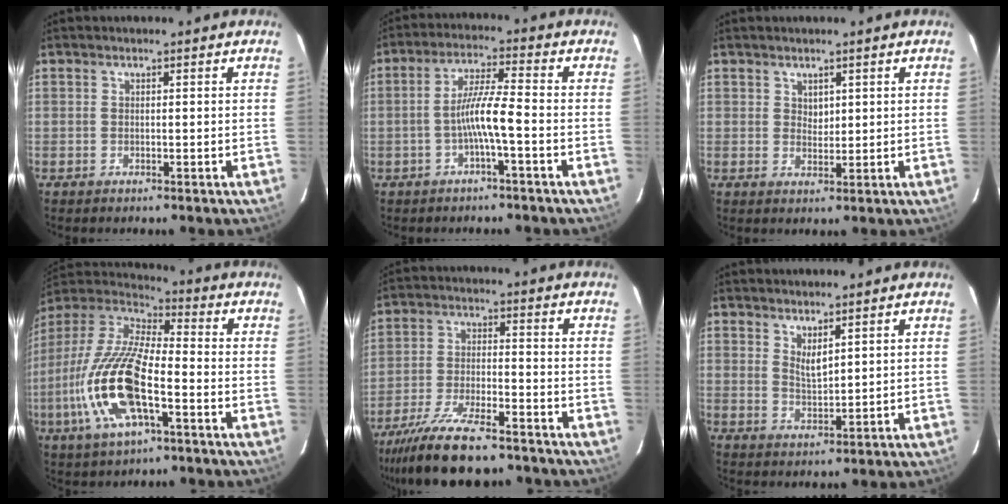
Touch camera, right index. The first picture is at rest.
{"total": 6.4, "force": [-2.3, -0.2, 6.0], "torque": [-0.122, 0.009, -0.040]}
{"total": 2.1, "force": [1.2, 1.5, 0.8], "torque": [-0.008, 0.002, 0.023]}
{"total": 19.2, "force": [-6.1, 6.4, 17.0], "torque": [-0.359, -0.017, -0.123]}
{"total": 17.1, "force": [-14.0, 4.1, 9.0], "torque": [-0.192, -0.036, -0.236]}
{"total": 3.6, "force": [2.6, 1.0, 2.2], "torque": [-0.039, -0.007, 0.046]}